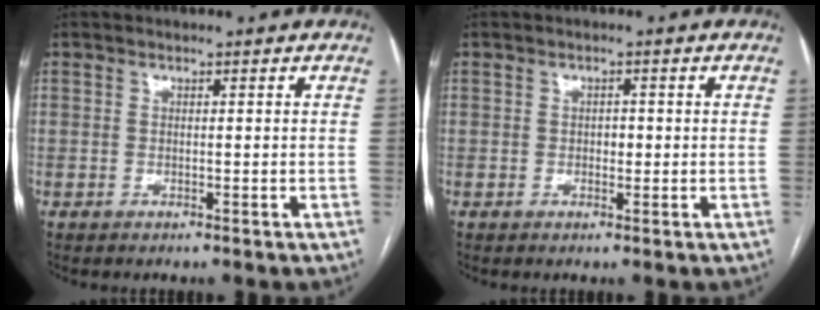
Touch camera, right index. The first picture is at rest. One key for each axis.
{"total": 1.4, "fx": -0.1, "fy": 1.0, "fz": 1.1, "tx": -0.015, "ty": 0.003, "tz": 0.000}